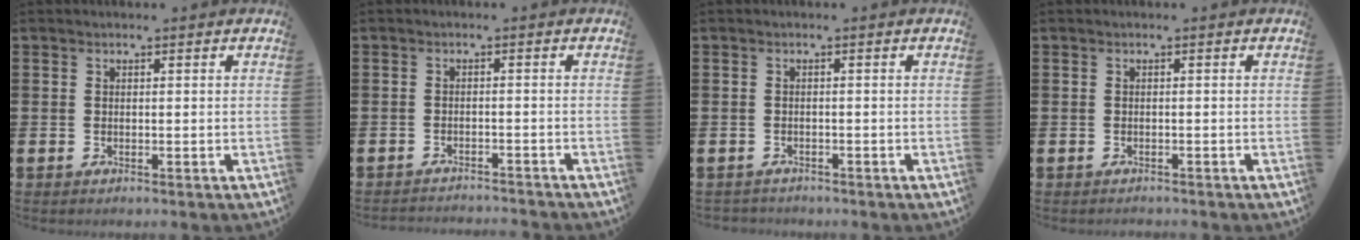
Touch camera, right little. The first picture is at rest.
{"total": 1.7, "force": [-1.7, -0.1, -0.2], "torque": [-0.001, 0.004, -0.036]}
{"total": 0.8, "force": [-0.8, 0.1, -0.1], "torque": [0.000, 0.001, -0.016]}
{"total": 0.5, "force": [-0.5, 0.0, 0.0], "torque": [0.000, -0.002, -0.011]}